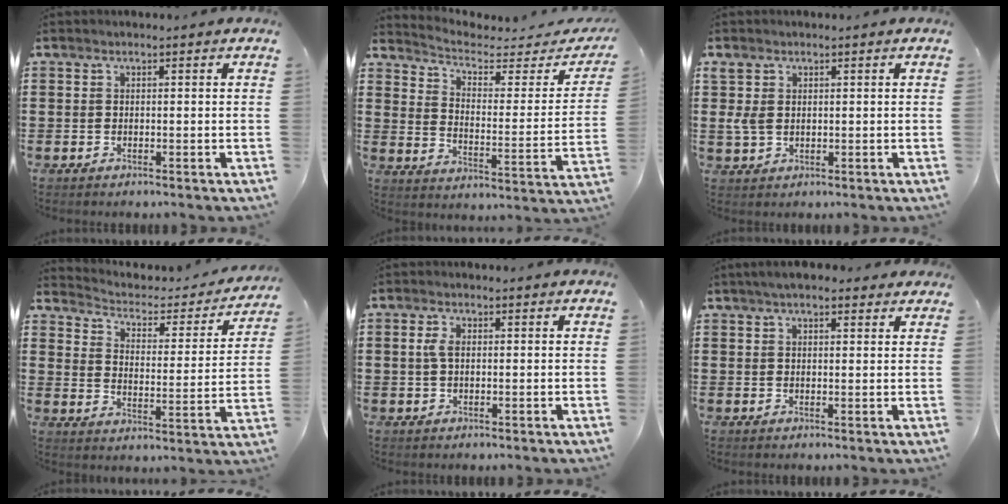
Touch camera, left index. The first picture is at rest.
{"total": 3.9, "force": [3.1, 1.3, 2.0], "torque": [-0.049, -0.024, 0.044]}
{"total": 2.6, "force": [0.8, 2.0, 1.5], "torque": [-0.044, 0.004, 0.012]}
{"total": 2.4, "force": [1.9, 1.1, 1.0], "torque": [-0.036, -0.018, 0.022]}
{"total": 2.5, "force": [0.3, 1.3, 2.1], "torque": [-0.051, 0.005, 0.002]}
{"total": 3.7, "force": [2.8, 1.1, 2.1], "torque": [-0.046, 0.007, 0.051]}